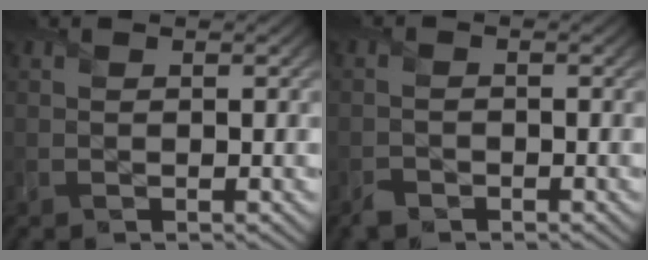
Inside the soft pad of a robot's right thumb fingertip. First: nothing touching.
{"total": 1.3, "force": [-1.1, 0.7, 0.1], "torque": [-0.001, -0.001, -0.026]}